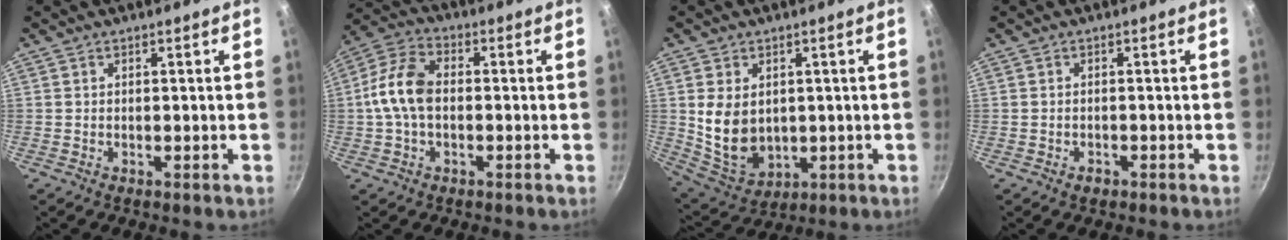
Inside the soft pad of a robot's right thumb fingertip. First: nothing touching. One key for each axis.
{"total": 10.1, "fx": -0.3, "fy": 6.1, "fz": 8.0, "tx": -0.154, "ty": 0.035, "tz": -0.020}
{"total": 11.0, "fx": 1.1, "fy": 8.0, "fz": 7.4, "tx": -0.121, "ty": -0.018, "tz": 0.047}
{"total": 1.4, "fx": -0.8, "fy": 0.8, "fz": 0.7, "tx": -0.013, "ty": 0.004, "tz": -0.012}